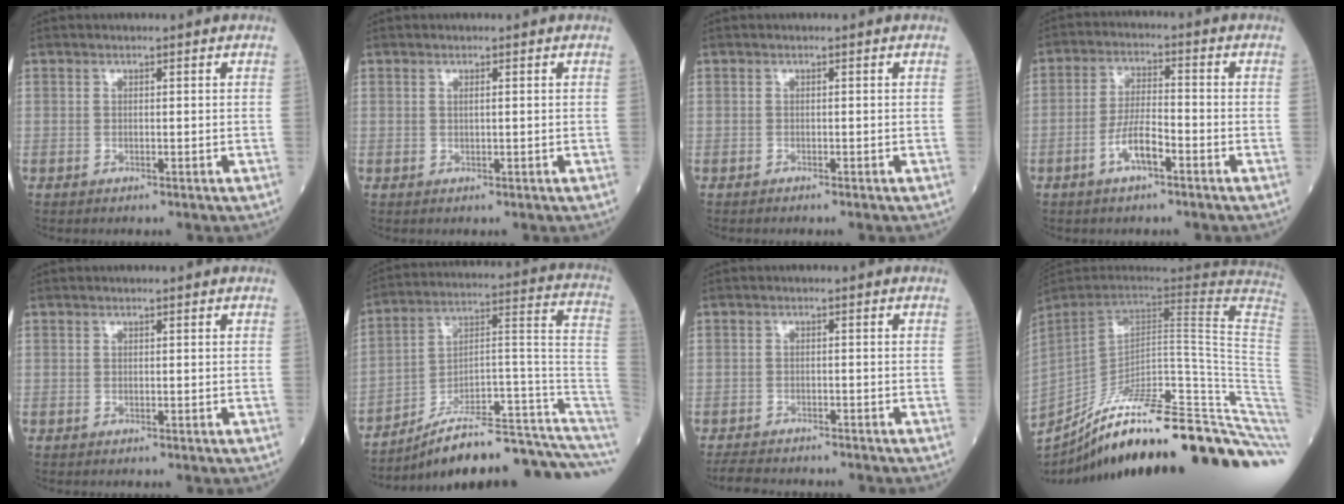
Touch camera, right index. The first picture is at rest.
{"total": 0.5, "force": [0.2, 0.0, 0.5], "torque": [-0.013, -0.001, 0.002]}
{"total": 0.5, "force": [-0.5, 0.0, 0.2], "torque": [-0.002, -0.001, -0.012]}
{"total": 5.7, "force": [-2.9, 1.3, 4.7], "torque": [-0.097, 0.006, -0.057]}
{"total": 0.0}
{"total": 21.4, "force": [-18.3, 1.3, 10.9], "torque": [-0.086, 0.057, -0.272]}
{"total": 1.6, "force": [-1.4, 0.5, 0.5], "torque": [-0.011, -0.003, -0.021]}
{"total": 35.3, "force": [-26.9, 1.4, 22.9], "torque": [-0.212, -0.045, -0.375]}